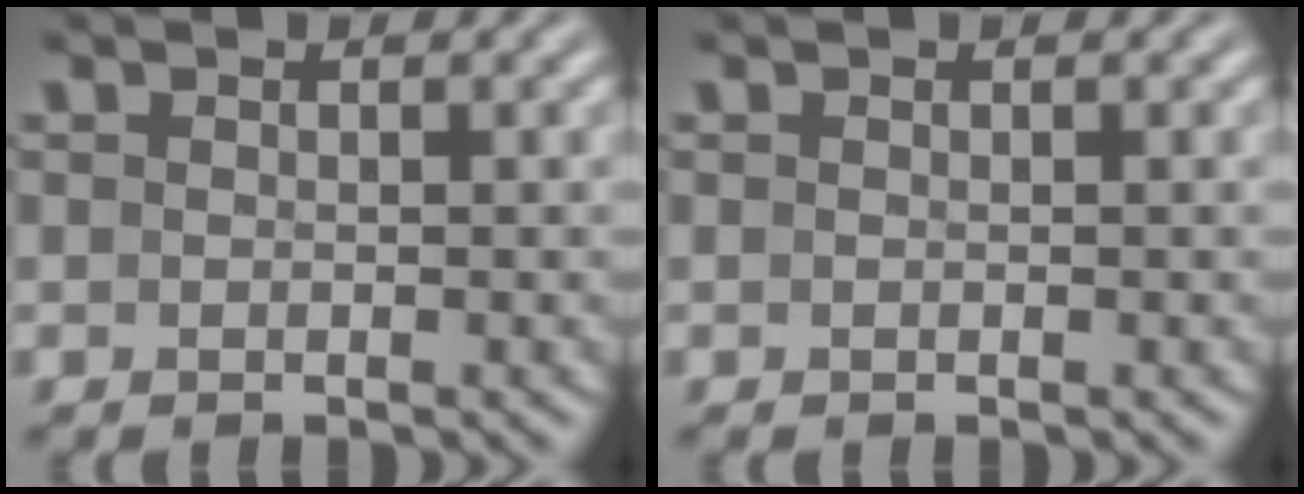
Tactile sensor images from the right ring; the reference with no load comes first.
{"total": 0.0}